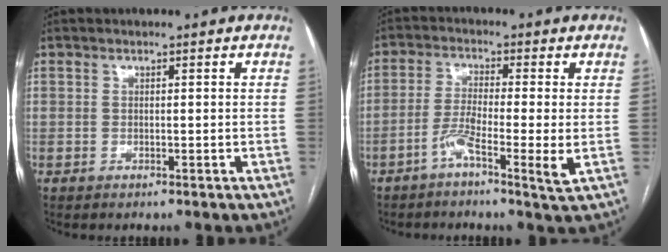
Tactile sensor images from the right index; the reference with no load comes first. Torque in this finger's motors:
{"motor_torque": [0.13, 0.14, 0.03, 0.02]}